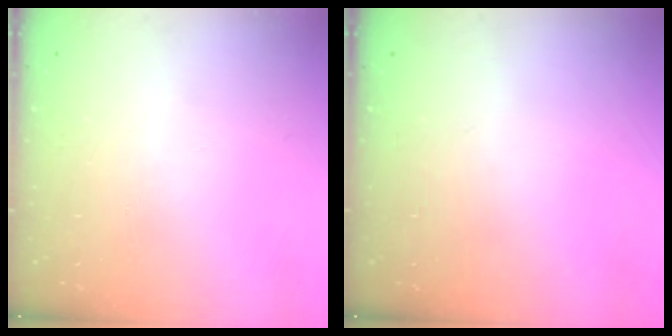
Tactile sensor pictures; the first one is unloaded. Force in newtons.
{"total": 0.0}